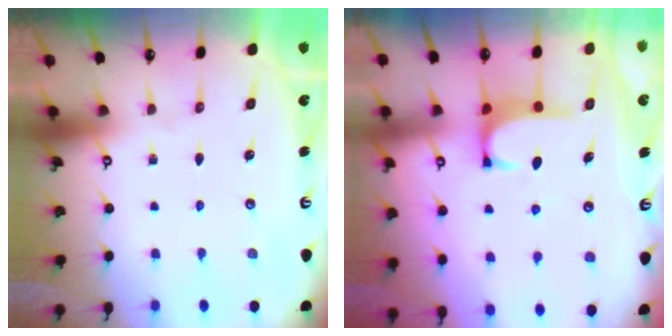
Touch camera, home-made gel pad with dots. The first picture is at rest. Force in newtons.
{"total": 1.3, "press": 1.1, "slide": 0.6}